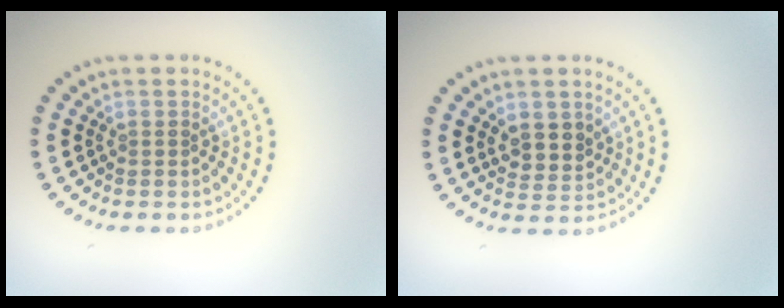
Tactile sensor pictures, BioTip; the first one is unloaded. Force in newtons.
{"total": 2.5, "press": 2.3, "slide": 1.0}